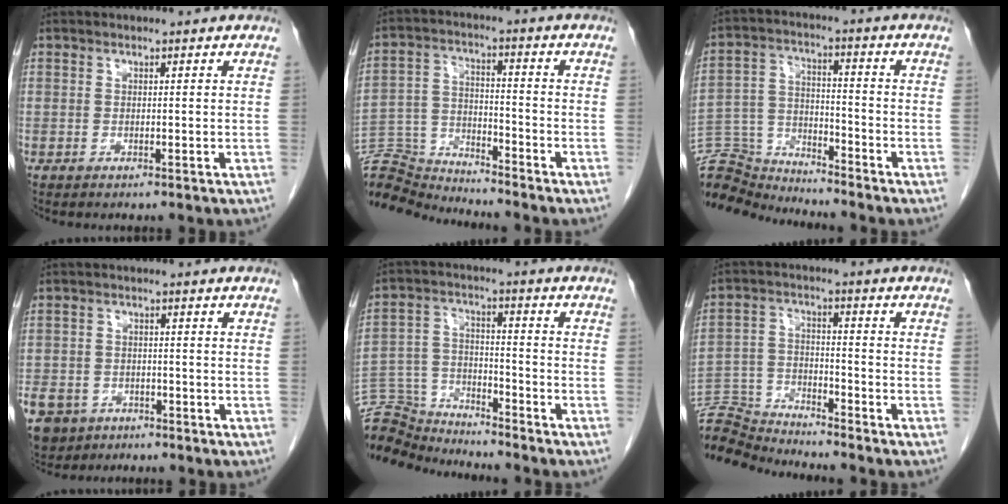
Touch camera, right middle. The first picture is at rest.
{"total": 10.6, "force": [-10.6, -0.2, -0.7], "torque": [0.007, 0.023, -0.203]}
{"total": 10.5, "force": [-10.5, 0.3, -0.9], "torque": [0.011, 0.026, -0.202]}
{"total": 12.1, "force": [-7.0, 9.1, 3.9], "torque": [-0.121, -0.004, -0.104]}
{"total": 10.9, "force": [-10.8, 0.8, -0.5], "torque": [0.001, 0.028, -0.206]}
{"total": 9.5, "force": [-9.4, -0.8, -0.6], "torque": [0.003, 0.013, -0.180]}